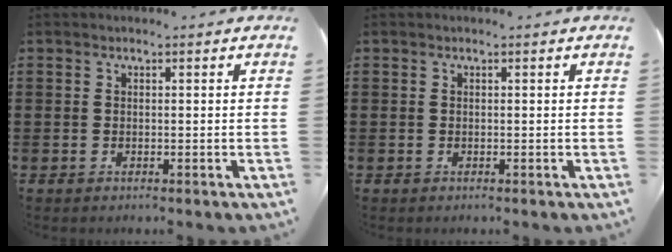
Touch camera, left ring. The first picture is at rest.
{"total": 0.0}